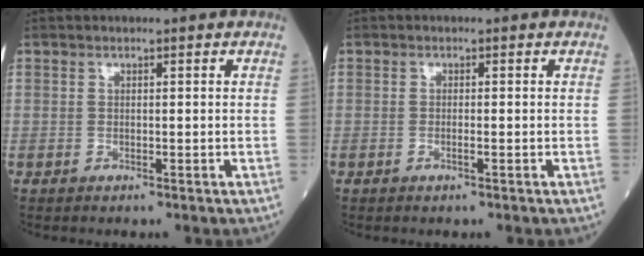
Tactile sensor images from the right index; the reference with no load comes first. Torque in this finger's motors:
{"motor_torque": [-0.21, 0.05, -0.07, -0.01]}